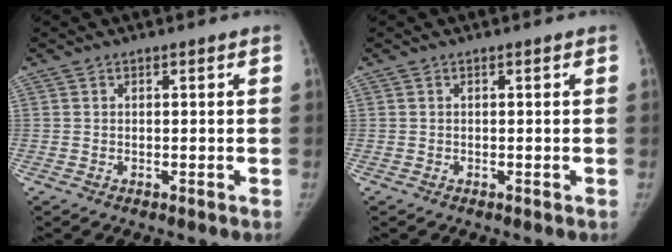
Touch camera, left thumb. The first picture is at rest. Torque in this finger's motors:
{"motor_torque": [-0.35, -0.35, 0.00, 0.21, -0.02]}